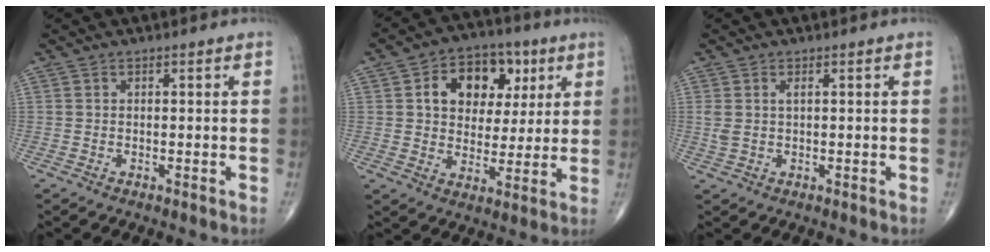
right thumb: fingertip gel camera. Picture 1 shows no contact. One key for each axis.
{"total": 13.8, "fx": 4.4, "fy": 10.0, "fz": 8.4, "tx": -0.081, "ty": 0.002, "tz": 0.069}
{"total": 2.6, "fx": 0.7, "fy": 1.1, "fz": 2.2, "tx": -0.060, "ty": 0.011, "tz": 0.020}